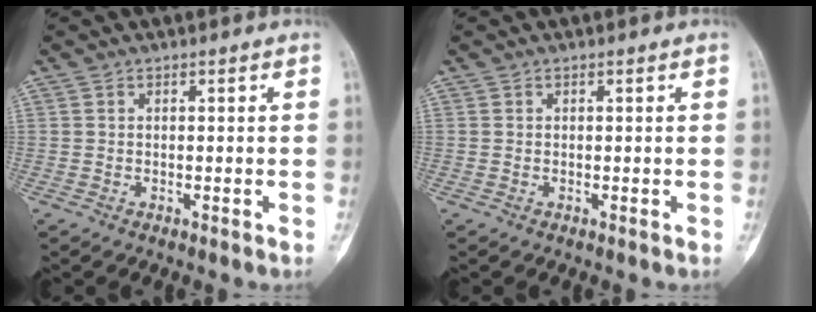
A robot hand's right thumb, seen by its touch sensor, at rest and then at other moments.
{"total": 0.0}